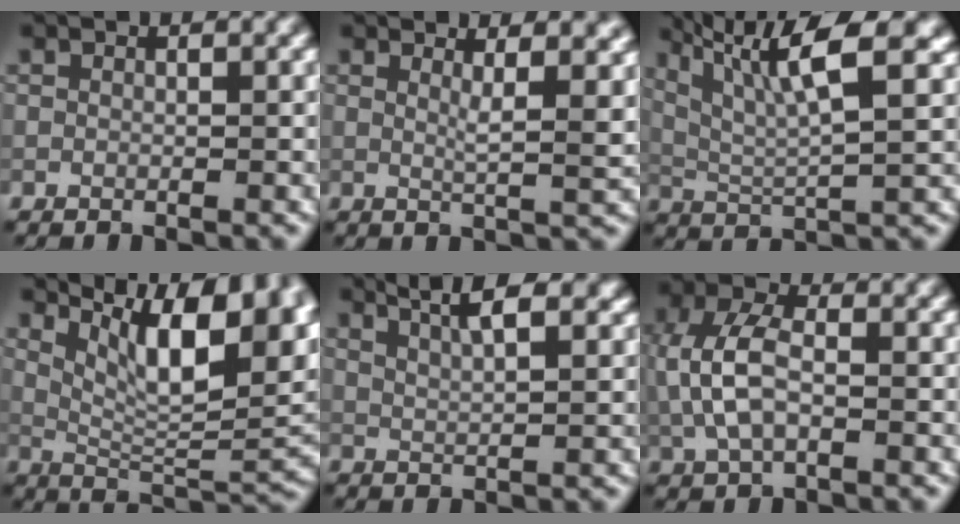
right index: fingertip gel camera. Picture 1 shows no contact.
{"total": 4.8, "force": [2.6, 1.5, 3.7], "torque": [-0.037, 0.005, 0.033]}
{"total": 9.1, "force": [4.9, 2.5, 7.2], "torque": [-0.131, 0.017, 0.082]}
{"total": 11.6, "force": [5.8, 3.5, 9.4], "torque": [-0.135, 0.008, 0.101]}
{"total": 7.2, "force": [4.7, 2.9, 4.7], "torque": [-0.052, 0.036, 0.051]}
{"total": 5.8, "force": [-0.2, 3.4, 4.7], "torque": [-0.114, 0.008, -0.009]}